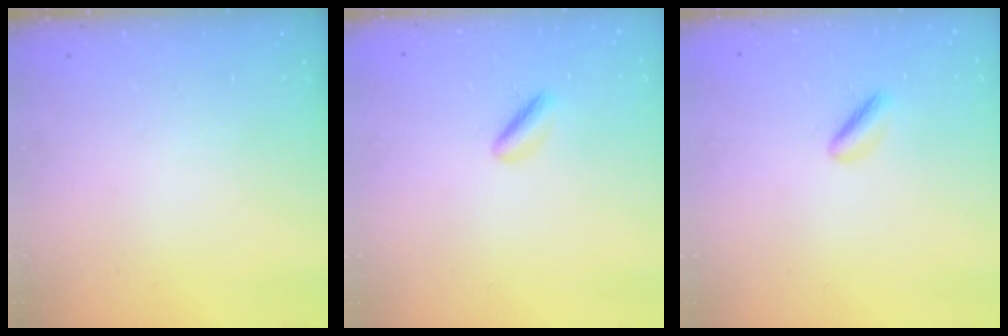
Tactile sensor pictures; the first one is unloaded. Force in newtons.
{"total": 1.4, "press": 1.2, "slide": 0.7}
{"total": 1.4, "press": 1.2, "slide": 0.7}